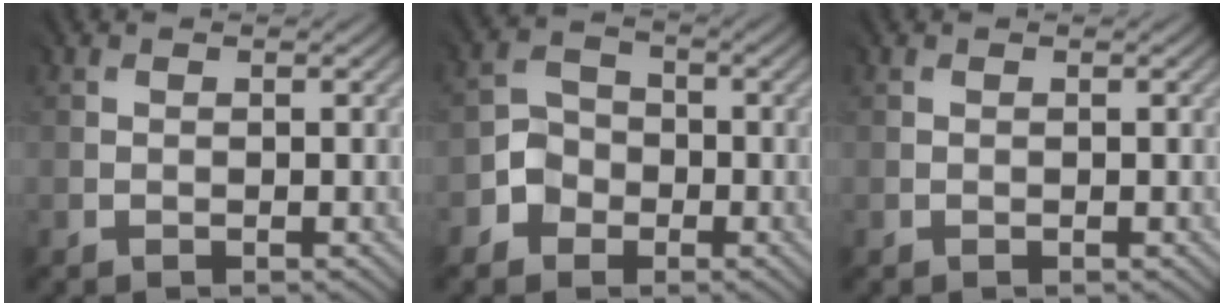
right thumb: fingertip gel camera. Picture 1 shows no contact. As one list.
[{"total": 3.1, "force": [-2.0, 2.4, 0.0], "torque": [0.004, 0.002, -0.044]}, {"total": 0.0}]